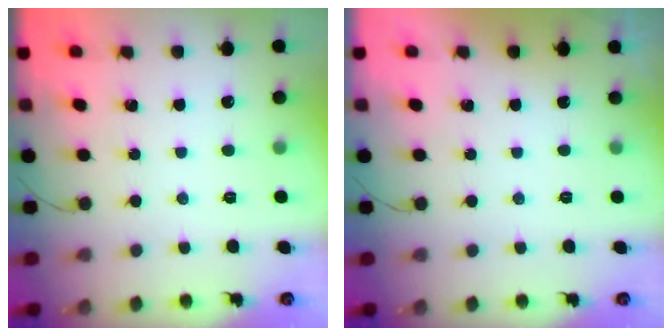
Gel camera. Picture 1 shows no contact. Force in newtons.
{"total": 0.0}